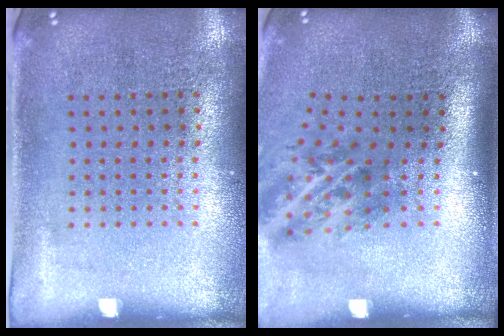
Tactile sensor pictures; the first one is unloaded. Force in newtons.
{"total": 2.1, "press": 1.3, "slide": 1.6}